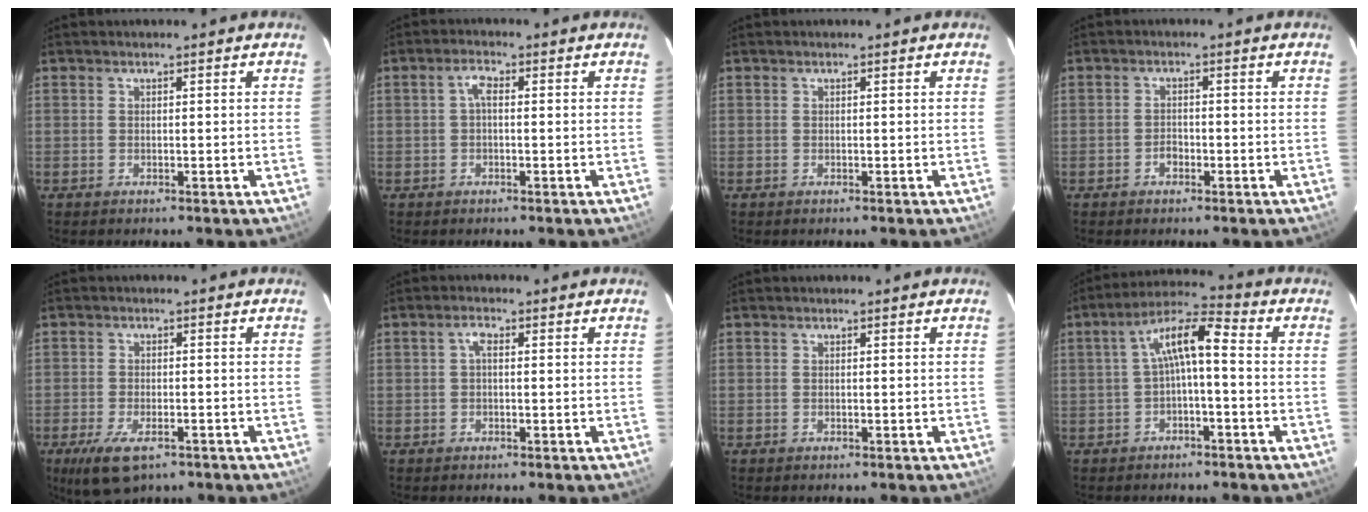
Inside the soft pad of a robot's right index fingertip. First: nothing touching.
{"total": 2.1, "force": [0.0, 0.9, 1.9], "torque": [-0.040, 0.009, -0.001]}
{"total": 0.0}
{"total": 1.7, "force": [-1.0, 1.2, 0.7], "torque": [-0.015, 0.003, -0.016]}
{"total": 8.0, "force": [-4.8, 3.4, 5.3], "torque": [-0.124, -0.026, -0.081]}
{"total": 1.6, "force": [0.1, 0.8, 1.4], "torque": [-0.030, 0.008, 0.000]}
{"total": 0.0}
{"total": 7.4, "force": [-0.8, 1.8, 7.1], "torque": [-0.146, 0.024, -0.016]}